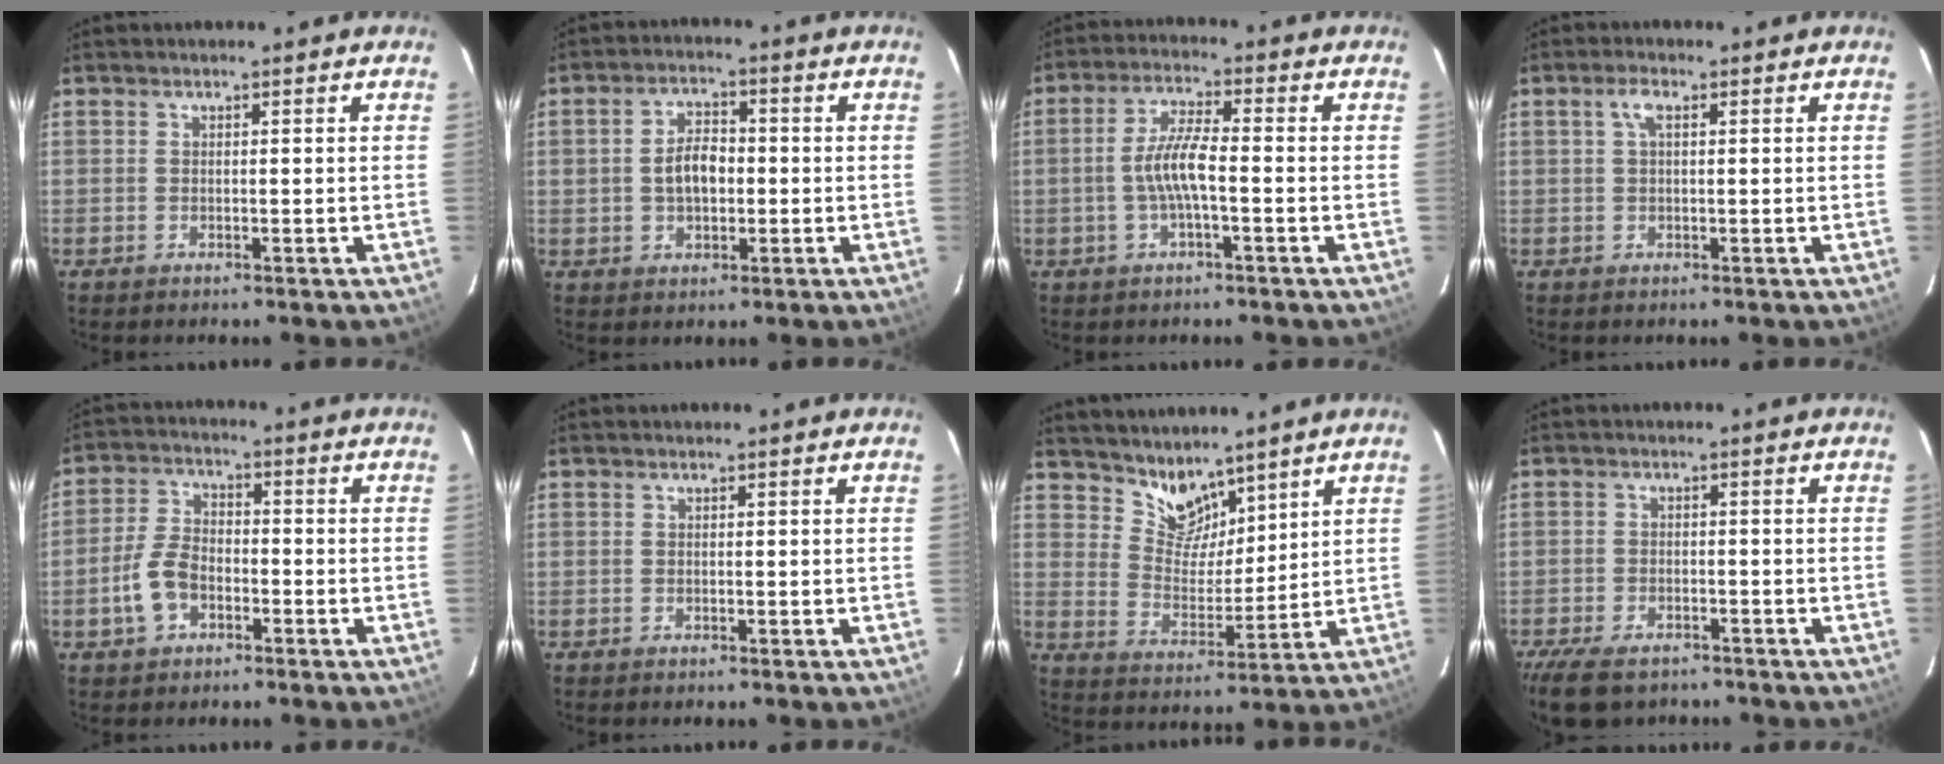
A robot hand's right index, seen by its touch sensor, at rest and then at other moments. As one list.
[{"total": 6.0, "force": [-0.3, 3.8, 4.7], "torque": [-0.086, 0.015, 0.000]}, {"total": 6.4, "force": [-1.4, 1.2, 6.1], "torque": [-0.125, 0.007, -0.026]}, {"total": 2.2, "force": [0.7, 0.8, 2.0], "torque": [-0.042, 0.009, 0.012]}, {"total": 7.1, "force": [-2.9, 4.5, 4.6], "torque": [-0.103, 0.013, -0.052]}, {"total": 0.0}, {"total": 7.9, "force": [6.6, 3.8, 2.2], "torque": [-0.031, 0.003, 0.128]}, {"total": 8.6, "force": [-6.6, 3.9, 3.8], "torque": [-0.102, -0.015, -0.114]}]